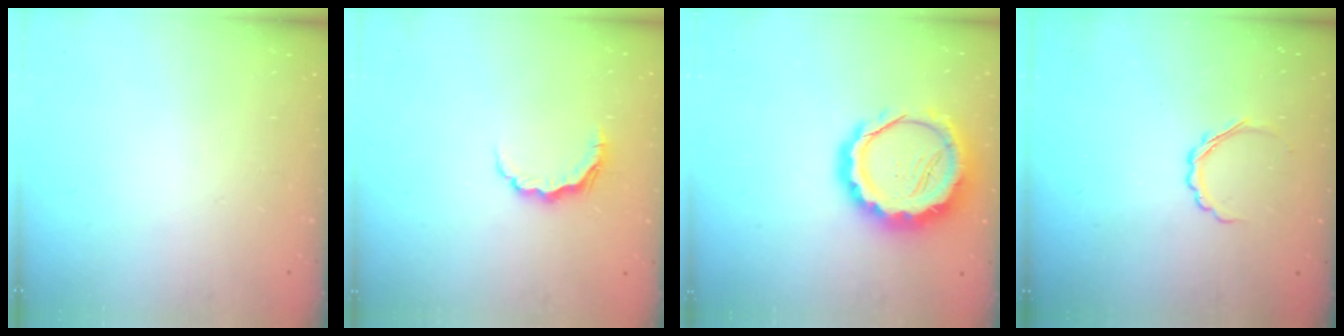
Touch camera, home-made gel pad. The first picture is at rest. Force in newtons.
{"total": 5.8, "press": 5.8, "slide": 0.8}
{"total": 16.8, "press": 16.4, "slide": 3.5}
{"total": 4.4, "press": 4.2, "slide": 1.1}